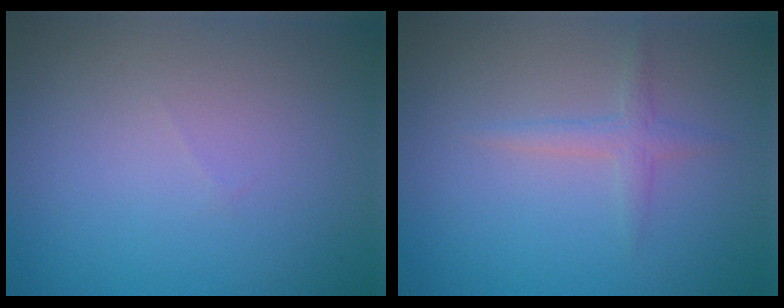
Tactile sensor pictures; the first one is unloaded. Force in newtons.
{"total": 1.5, "press": 1.5, "slide": 0.1}